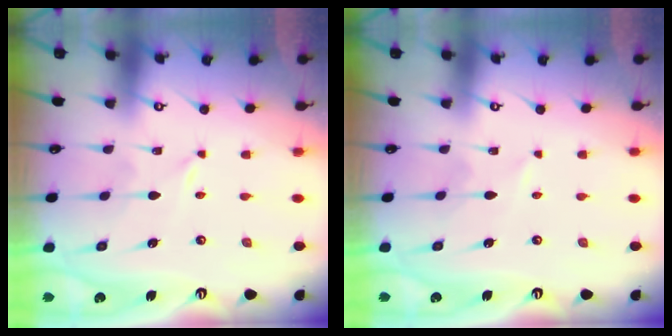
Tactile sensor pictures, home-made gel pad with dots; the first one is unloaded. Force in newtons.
{"total": 1.7, "press": 1.7, "slide": 0.3}